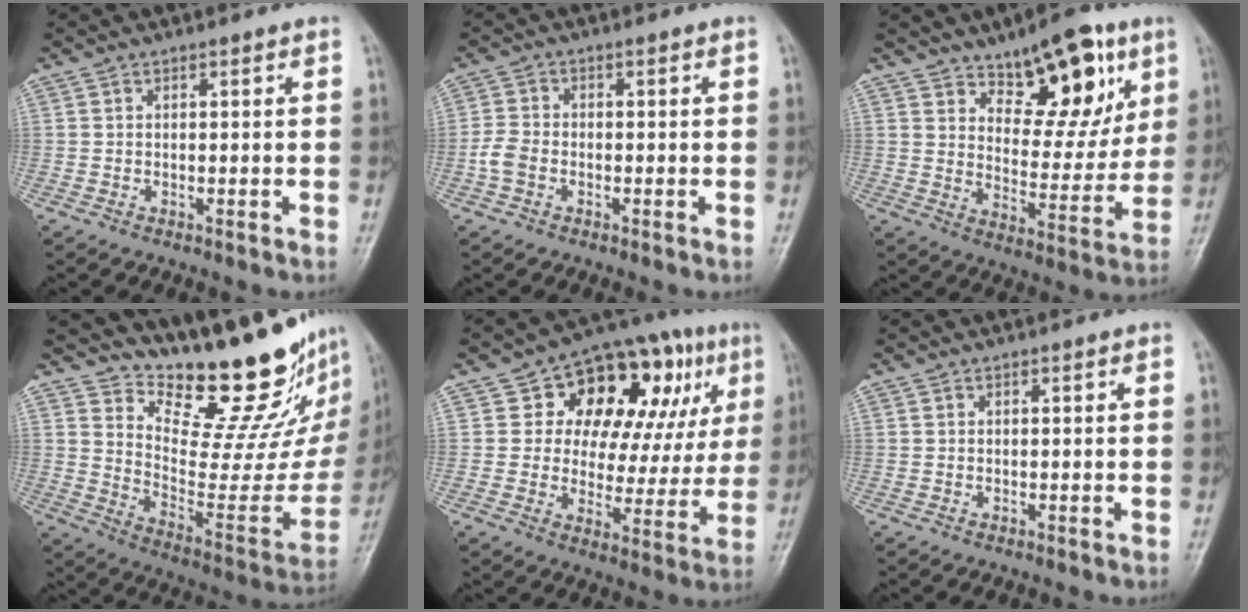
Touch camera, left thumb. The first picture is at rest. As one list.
[{"total": 3.7, "force": [-1.4, 2.6, 2.2], "torque": [-0.047, 0.006, -0.033]}, {"total": 16.6, "force": [9.5, 7.8, 11.1], "torque": [-0.101, -0.056, 0.147]}, {"total": 23.5, "force": [18.1, 7.7, 12.8], "torque": [-0.145, -0.141, 0.271]}, {"total": 20.8, "force": [7.8, 12.3, 14.8], "torque": [-0.141, 0.009, 0.109]}, {"total": 0.0}]